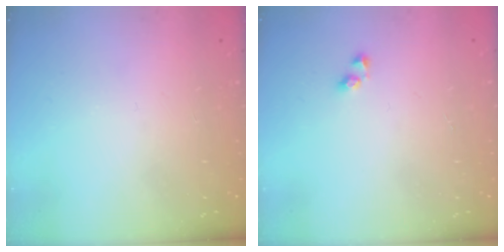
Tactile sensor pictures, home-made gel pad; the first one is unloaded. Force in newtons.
{"total": 2.4, "press": 2.0, "slide": 1.3}